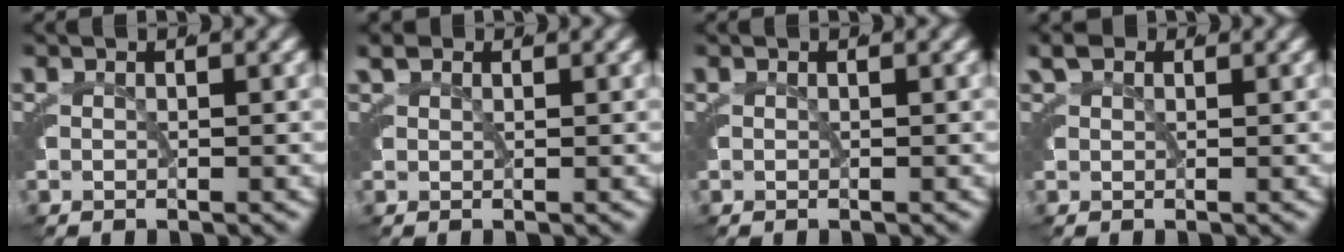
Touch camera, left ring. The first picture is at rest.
{"total": 0.8, "force": [0.8, 0.0, 0.1], "torque": [-0.011, -0.001, 0.018]}
{"total": 0.0}
{"total": 1.0, "force": [0.9, 0.3, 0.4], "torque": [-0.019, -0.001, 0.020]}